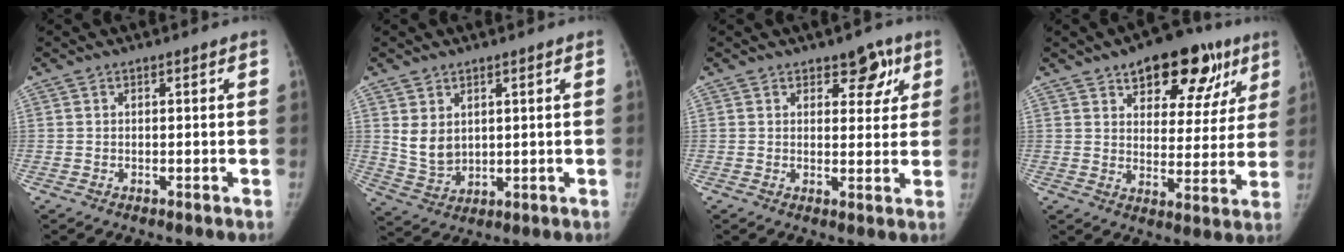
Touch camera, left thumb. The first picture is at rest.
{"total": 5.9, "force": [2.1, 4.3, 3.5], "torque": [-0.051, -0.020, 0.056]}
{"total": 6.0, "force": [3.3, 3.4, 3.6], "torque": [-0.011, -0.014, 0.040]}
{"total": 18.8, "force": [10.6, 9.8, 12.0], "torque": [-0.106, -0.020, 0.147]}